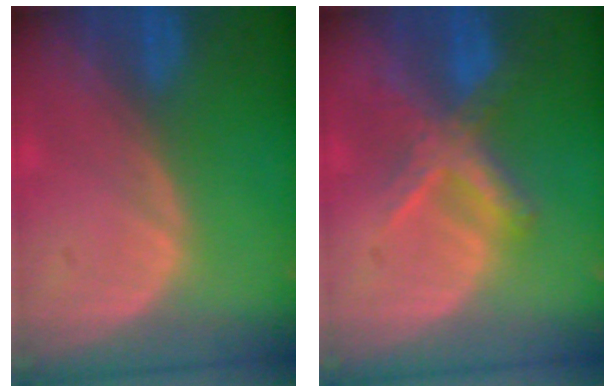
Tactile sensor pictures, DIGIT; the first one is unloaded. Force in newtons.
{"total": 7.1, "press": 6.0, "slide": 3.8}